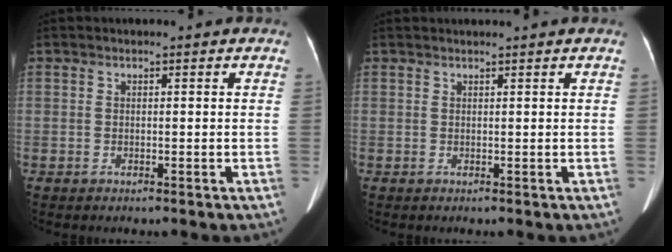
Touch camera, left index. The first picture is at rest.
{"total": 2.0, "force": [1.8, -0.5, 0.6], "torque": [-0.008, 0.017, 0.031]}